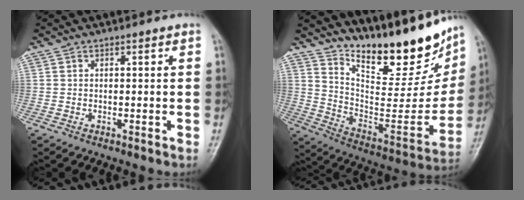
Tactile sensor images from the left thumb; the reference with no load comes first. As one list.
[{"total": 24.2, "force": [18.4, 7.7, 13.7], "torque": [-0.169, -0.108, 0.289]}]